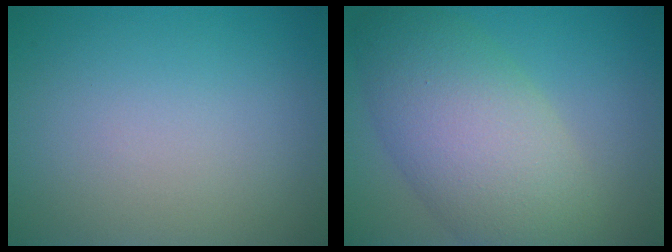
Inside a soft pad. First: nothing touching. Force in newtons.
{"total": 8.9, "press": 8.9, "slide": 0.6}